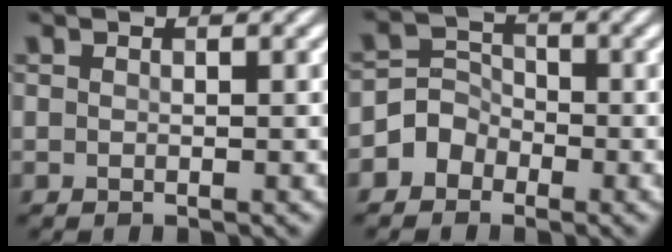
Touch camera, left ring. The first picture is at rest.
{"total": 2.8, "force": [-1.5, 2.3, 0.5], "torque": [0.012, 0.011, -0.041]}